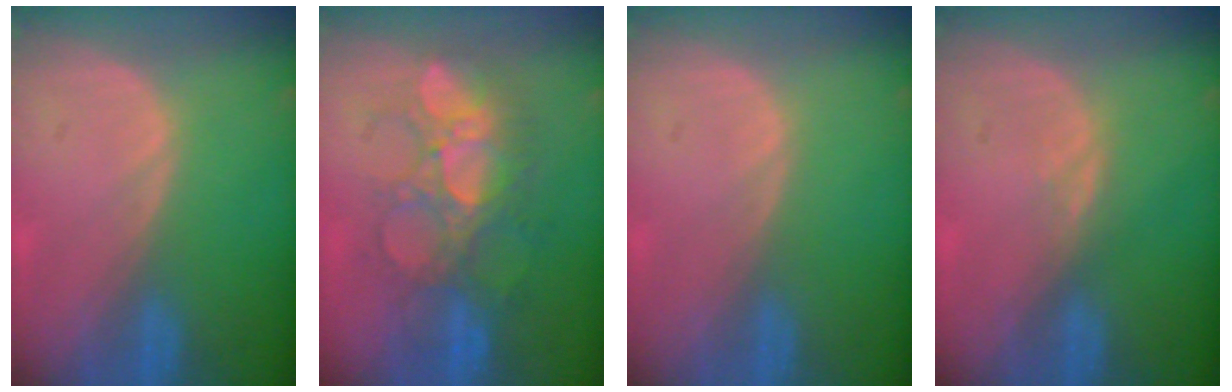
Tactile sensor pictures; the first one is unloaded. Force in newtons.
{"total": 8.7, "press": 8.6, "slide": 1.5}
{"total": 0.0}
{"total": 0.9, "press": 0.9, "slide": 0.4}